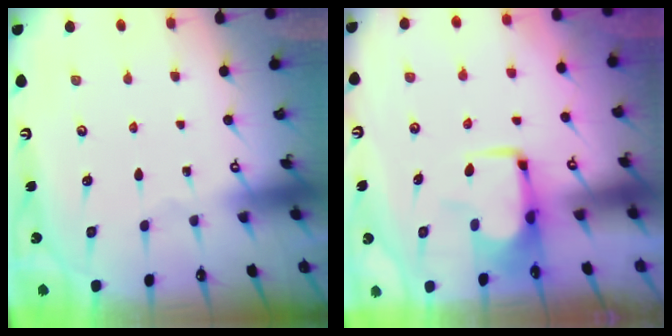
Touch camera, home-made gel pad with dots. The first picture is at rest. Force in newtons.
{"total": 1.0, "press": 0.7, "slide": 0.7}